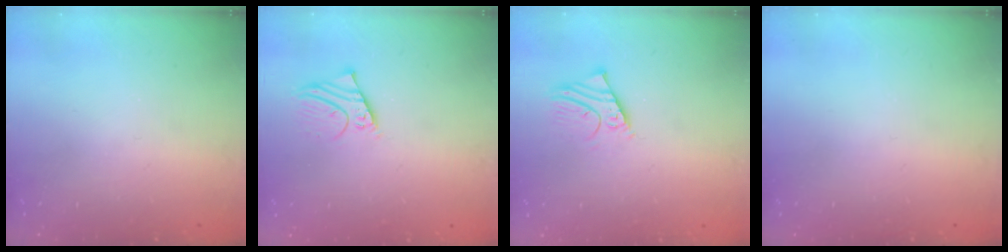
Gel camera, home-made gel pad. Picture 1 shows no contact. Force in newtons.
{"total": 2.9, "press": 2.9, "slide": 0.0}
{"total": 3.2, "press": 3.2, "slide": 0.3}
{"total": 0.0}